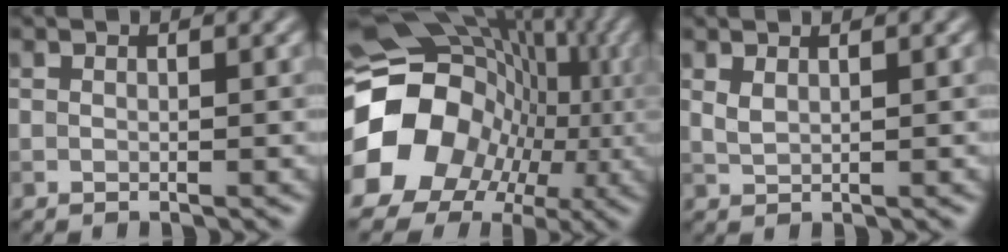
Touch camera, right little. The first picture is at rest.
{"total": 19.9, "force": [-3.0, 17.7, 8.6], "torque": [-0.169, -0.015, -0.069]}
{"total": 1.1, "force": [0.9, 0.2, 0.6], "torque": [-0.019, 0.002, 0.021]}